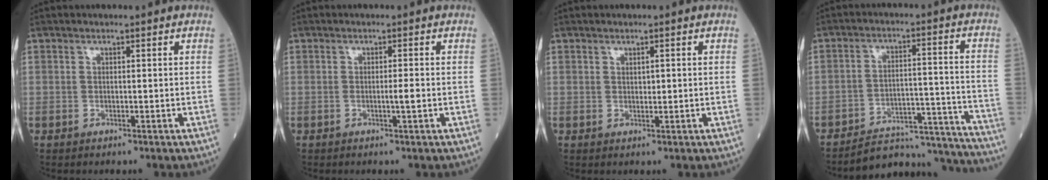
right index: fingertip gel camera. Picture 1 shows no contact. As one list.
[{"total": 1.4, "force": [-0.2, -0.1, 1.3], "torque": [-0.024, 0.000, -0.002]}, {"total": 1.0, "force": [0.3, 0.4, 0.9], "torque": [-0.014, -0.001, 0.006]}, {"total": 18.2, "force": [-18.0, 1.5, 2.8], "torque": [-0.018, 0.033, -0.243]}]